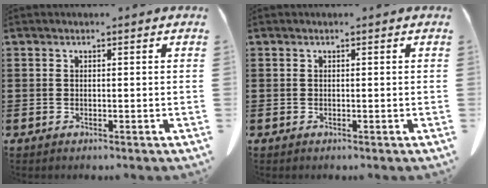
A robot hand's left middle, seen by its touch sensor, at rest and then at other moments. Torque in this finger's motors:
{"motor_torque": [-0.11, -0.03, -0.03, 0.00]}